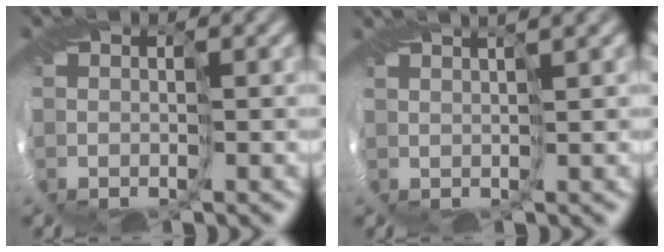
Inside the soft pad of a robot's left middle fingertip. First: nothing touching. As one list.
[{"total": 2.8, "force": [2.1, 0.2, 1.9], "torque": [-0.036, 0.012, 0.026]}]